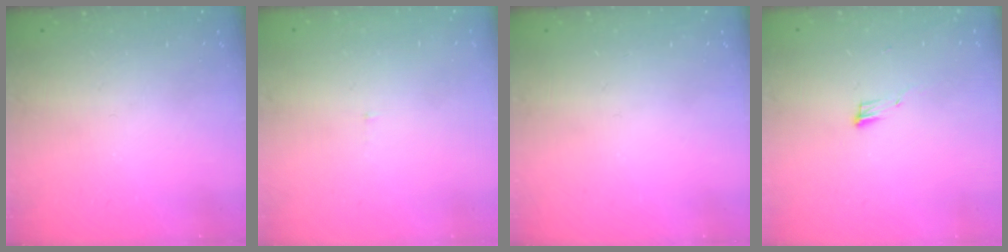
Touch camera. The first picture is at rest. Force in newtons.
{"total": 3.0, "press": 3.0, "slide": 0.2}
{"total": 0.0}
{"total": 5.1, "press": 4.9, "slide": 1.1}